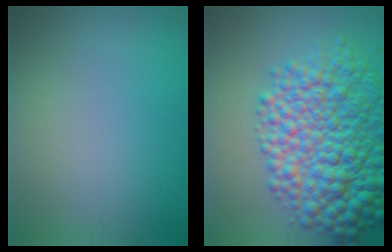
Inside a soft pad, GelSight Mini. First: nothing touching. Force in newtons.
{"total": 10.7, "press": 10.7, "slide": 0.3}